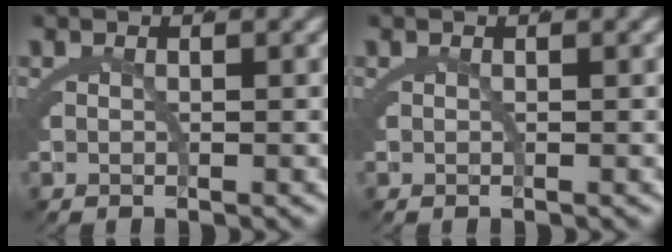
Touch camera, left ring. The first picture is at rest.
{"total": 0.0}